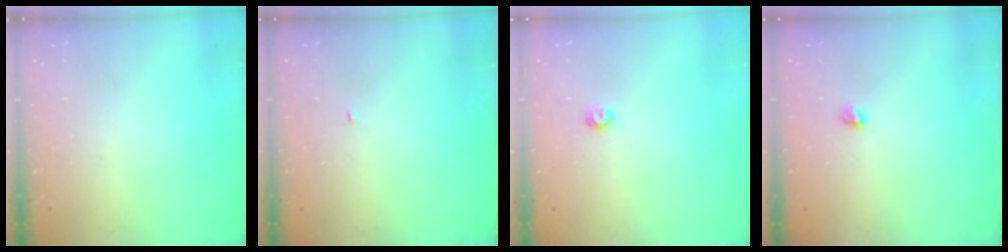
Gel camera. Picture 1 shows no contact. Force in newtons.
{"total": 1.9, "press": 1.9, "slide": 0.2}
{"total": 3.2, "press": 3.2, "slide": 0.3}
{"total": 4.3, "press": 4.2, "slide": 0.5}